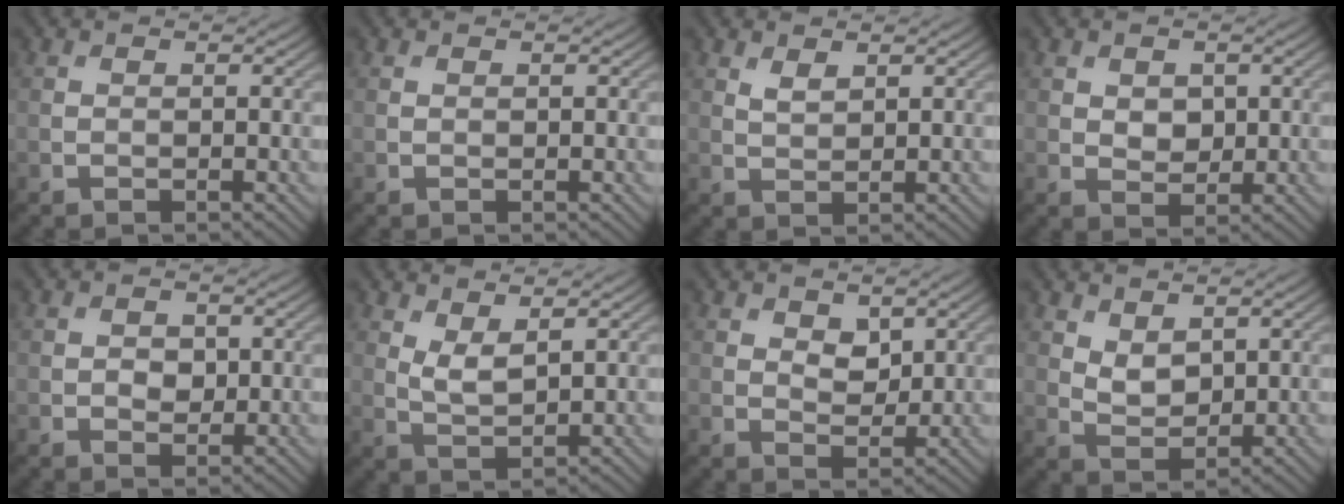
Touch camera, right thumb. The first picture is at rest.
{"total": 0.0}
{"total": 1.7, "force": [1.1, 0.7, 1.0], "torque": [-0.026, -0.003, 0.027]}
{"total": 2.5, "force": [0.7, 1.9, 1.5], "torque": [-0.035, -0.005, 0.011]}
{"total": 1.9, "force": [0.0, 1.5, 1.2], "torque": [-0.023, -0.005, -0.002]}
{"total": 3.1, "force": [1.6, 1.1, 2.3], "torque": [-0.057, -0.006, 0.038]}
{"total": 3.1, "force": [1.5, 1.9, 1.9], "torque": [-0.037, -0.005, 0.023]}
{"total": 3.3, "force": [1.8, 1.9, 2.0], "torque": [-0.048, -0.006, 0.038]}